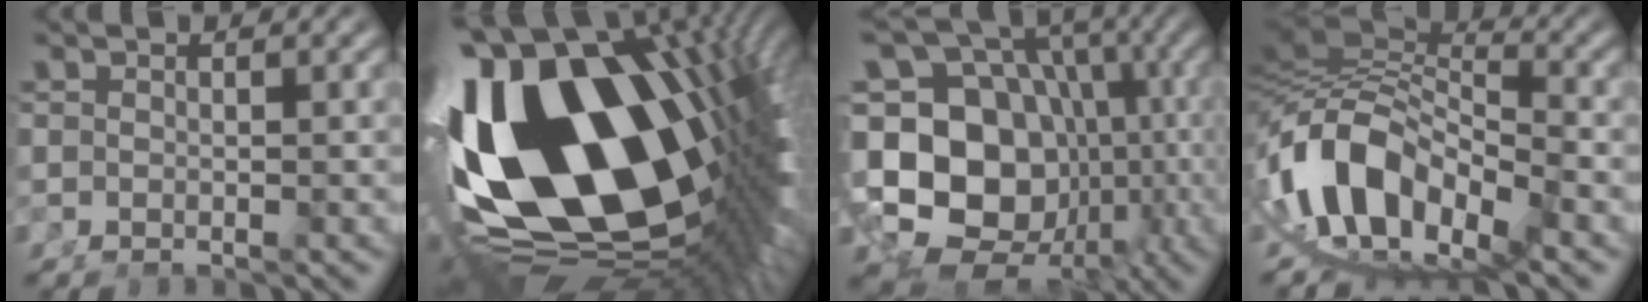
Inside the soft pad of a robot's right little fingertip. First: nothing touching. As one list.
[{"total": 42.0, "force": [-4.7, 25.1, 33.4], "torque": [-0.540, -0.078, -0.027]}, {"total": 22.9, "force": [-3.4, 18.9, 12.6], "torque": [-0.253, -0.085, -0.034]}, {"total": 15.4, "force": [-1.5, 11.1, 10.5], "torque": [-0.229, -0.051, -0.014]}]